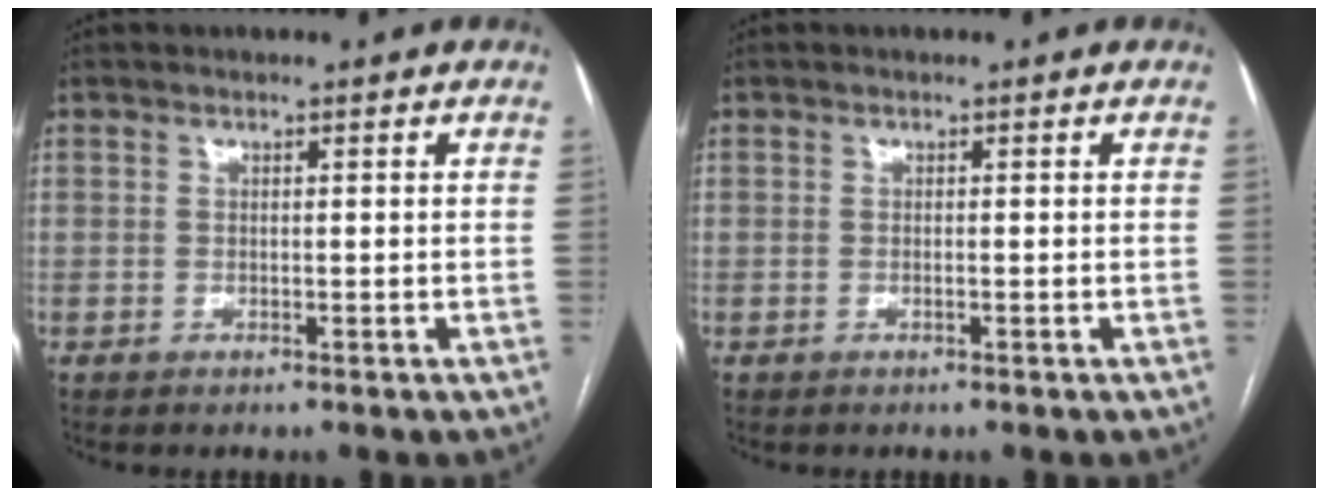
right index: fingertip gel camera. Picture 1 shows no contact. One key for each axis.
{"total": 0.0}